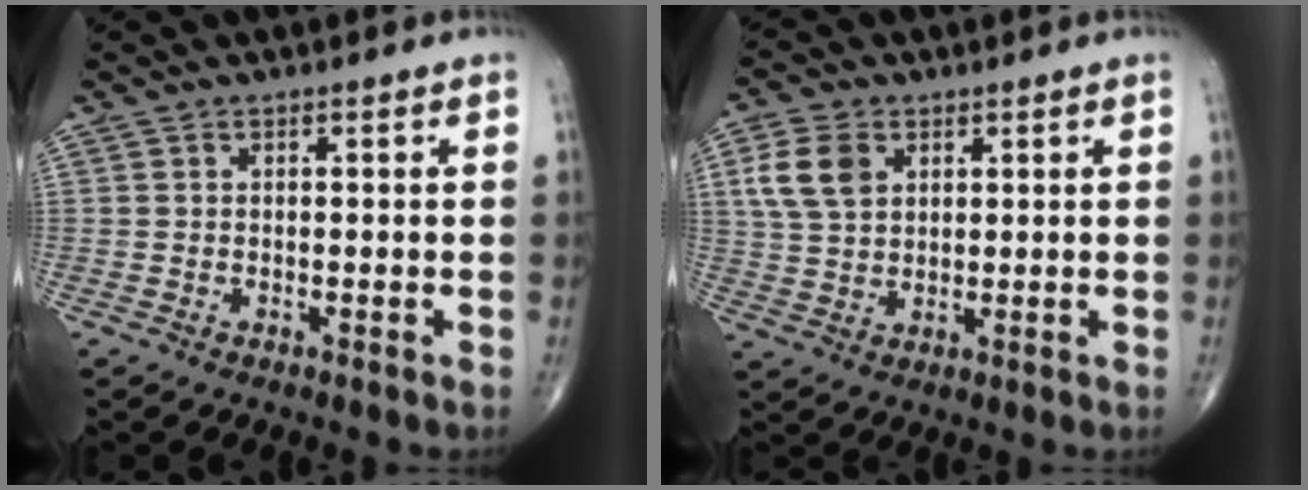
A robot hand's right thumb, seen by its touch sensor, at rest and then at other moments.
{"total": 8.0, "force": [2.7, 5.5, 5.1], "torque": [-0.094, -0.002, 0.054]}